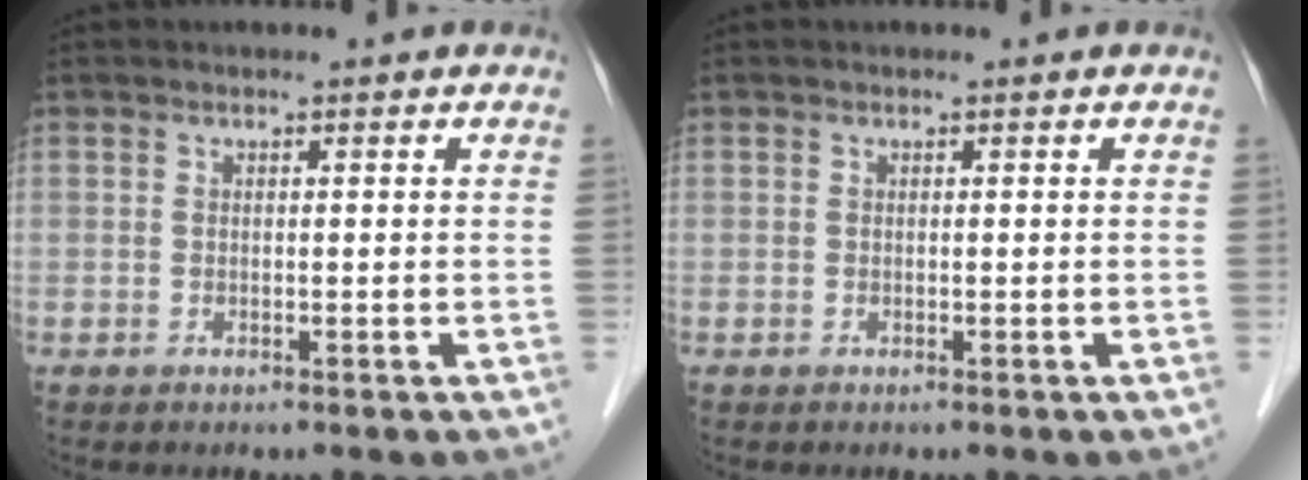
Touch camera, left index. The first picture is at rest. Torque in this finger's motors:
{"motor_torque": [-0.03, -0.01, 0.01, 0.00]}